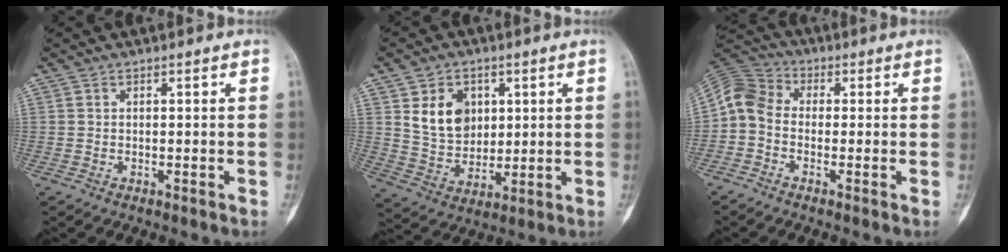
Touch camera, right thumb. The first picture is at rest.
{"total": 10.4, "force": [3.2, 8.0, 5.9], "torque": [-0.065, -0.020, 0.070]}
{"total": 7.2, "force": [-0.8, 5.6, 4.6], "torque": [-0.082, 0.024, -0.036]}